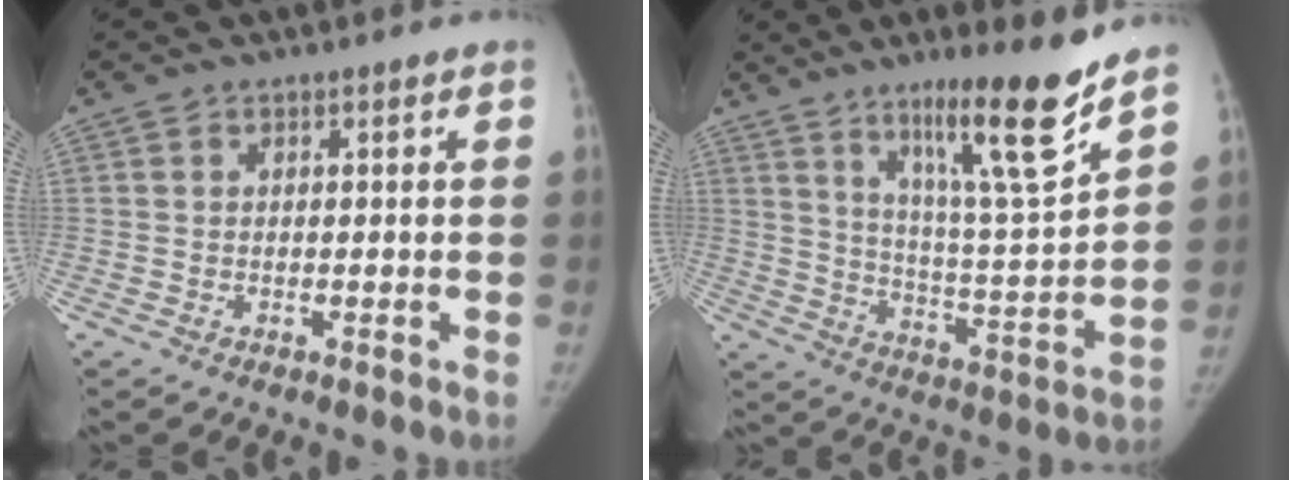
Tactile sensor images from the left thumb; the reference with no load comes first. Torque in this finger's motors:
{"motor_torque": [1.71, -0.18, 1.56, -1.23, 0.32]}